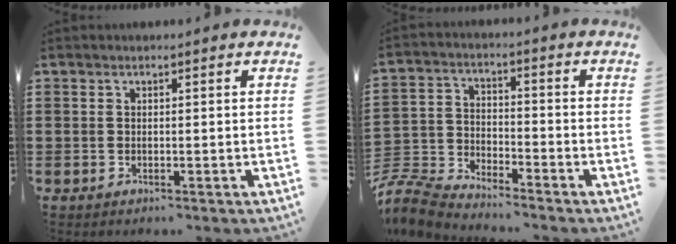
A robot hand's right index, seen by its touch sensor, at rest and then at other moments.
{"total": 6.5, "force": [-6.3, 0.8, 1.1], "torque": [-0.047, -0.005, -0.133]}